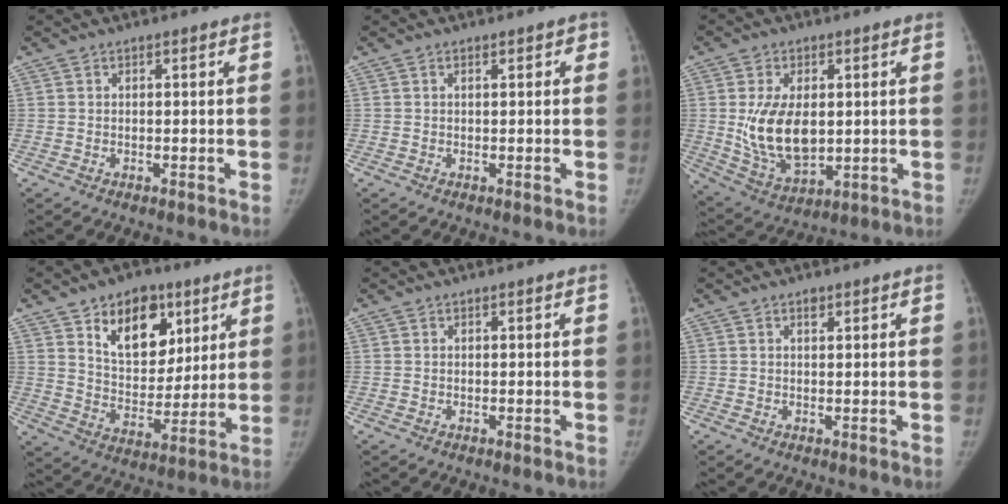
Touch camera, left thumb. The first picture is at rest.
{"total": 1.4, "force": [0.6, 0.7, 1.1], "torque": [-0.008, 0.002, 0.006]}
{"total": 13.5, "force": [1.0, 8.1, 10.8], "torque": [-0.177, -0.016, 0.037]}
{"total": 15.8, "force": [8.0, 10.1, 9.2], "torque": [-0.093, -0.044, 0.139]}
{"total": 0.0}
{"total": 1.3, "force": [0.9, 0.7, 0.8], "torque": [-0.006, -0.003, 0.012]}